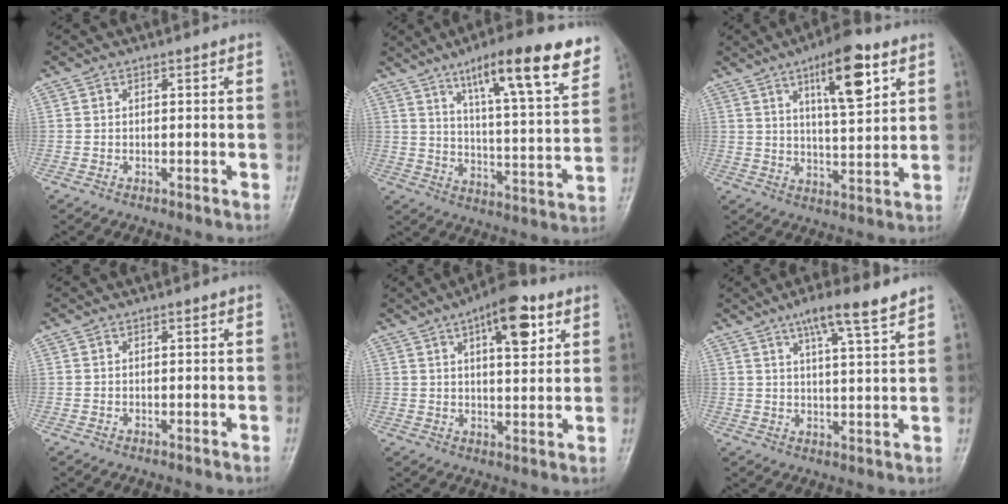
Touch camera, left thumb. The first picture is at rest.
{"total": 18.6, "force": [11.6, 3.8, 14.0], "torque": [-0.179, -0.051, 0.178]}
{"total": 12.5, "force": [6.1, 3.7, 10.2], "torque": [-0.144, -0.029, 0.095]}
{"total": 0.0}
{"total": 10.8, "force": [5.1, 4.2, 8.6], "torque": [-0.105, -0.017, 0.072]}
{"total": 8.5, "force": [5.7, 0.9, 6.2], "torque": [-0.097, -0.023, 0.092]}